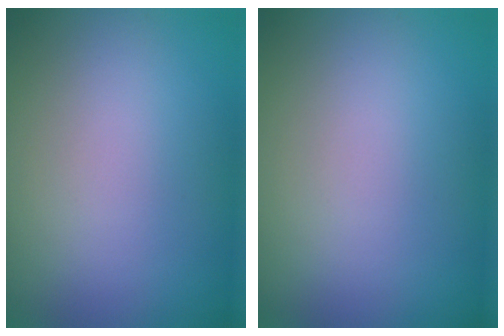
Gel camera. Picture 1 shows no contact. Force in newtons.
{"total": 0.0}